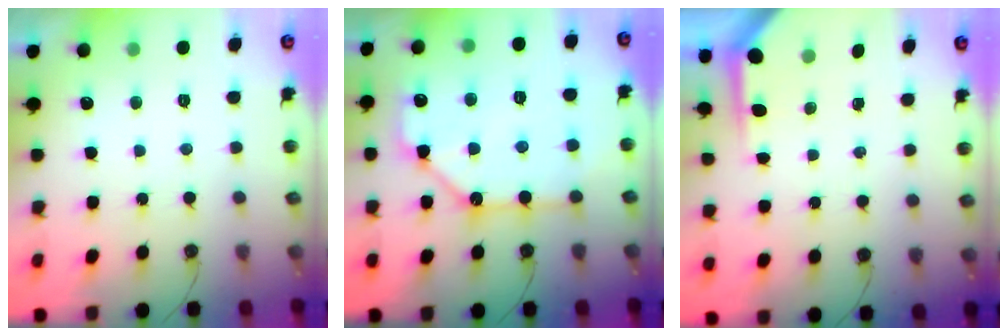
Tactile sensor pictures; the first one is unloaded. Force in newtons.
{"total": 13.8, "press": 13.7, "slide": 1.2}
{"total": 3.9, "press": 3.8, "slide": 0.4}